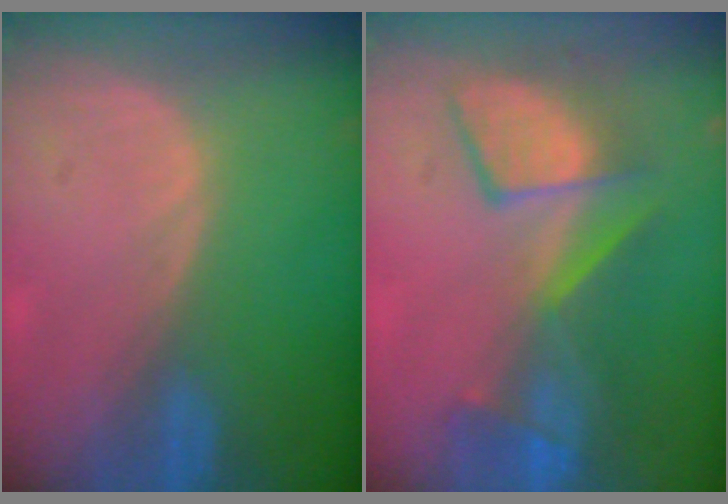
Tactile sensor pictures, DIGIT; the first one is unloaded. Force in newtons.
{"total": 8.8, "press": 8.8, "slide": 0.6}